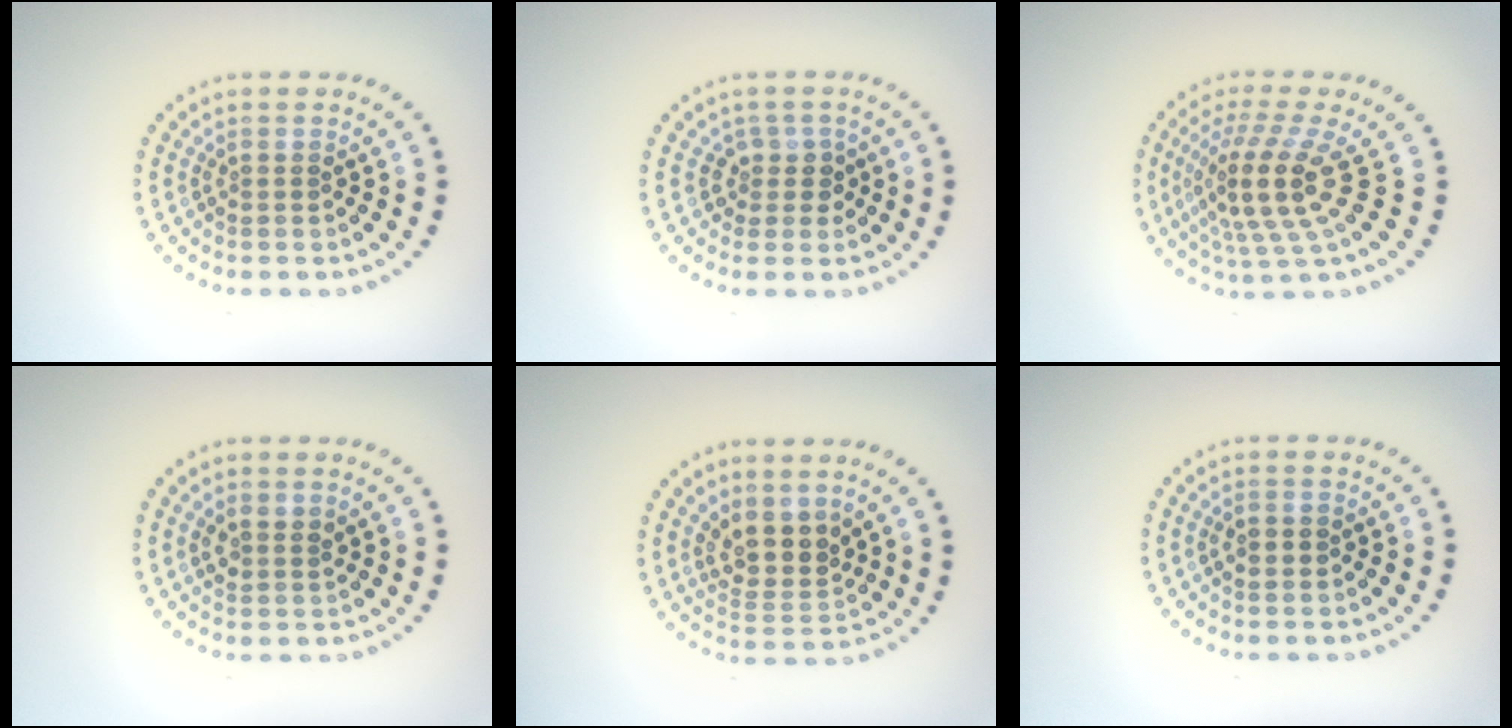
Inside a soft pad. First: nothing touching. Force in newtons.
{"total": 1.9, "press": 1.5, "slide": 1.1}
{"total": 5.3, "press": 3.8, "slide": 3.7}
{"total": 1.5, "press": 1.2, "slide": 0.9}
{"total": 3.6, "press": 2.9, "slide": 2.1}
{"total": 1.7, "press": 1.7, "slide": 0.1}